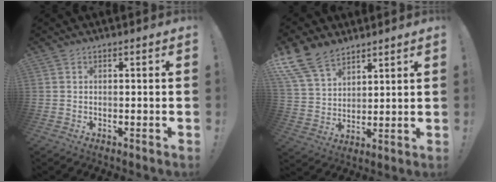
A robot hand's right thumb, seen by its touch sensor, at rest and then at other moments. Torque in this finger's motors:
{"motor_torque": [1.17, 1.95, 0.28, 0.17, 0.13]}